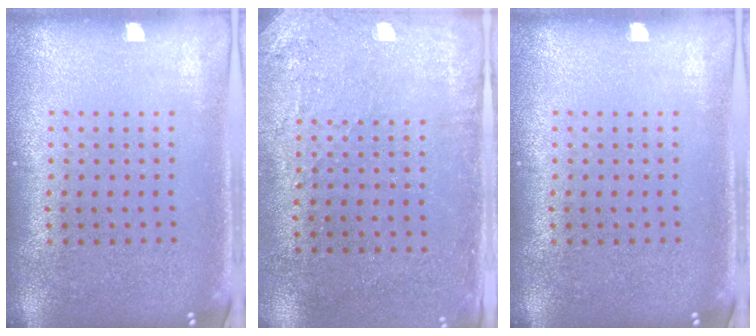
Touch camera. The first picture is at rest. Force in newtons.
{"total": 2.9, "press": 2.3, "slide": 1.6}
{"total": 0.0}